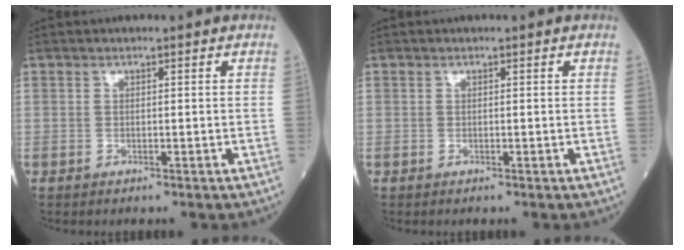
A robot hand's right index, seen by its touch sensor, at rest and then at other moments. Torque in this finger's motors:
{"motor_torque": [0.00, 0.00, 0.00, 0.01]}